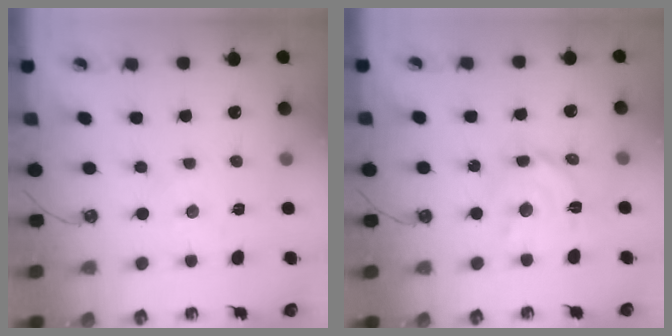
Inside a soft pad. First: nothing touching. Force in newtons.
{"total": 12.9, "press": 12.8, "slide": 0.9}